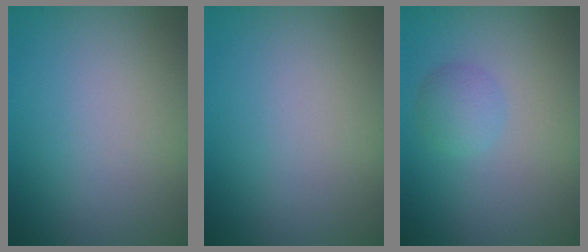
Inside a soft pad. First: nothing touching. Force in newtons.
{"total": 0.0}
{"total": 1.9, "press": 1.9, "slide": 0.0}